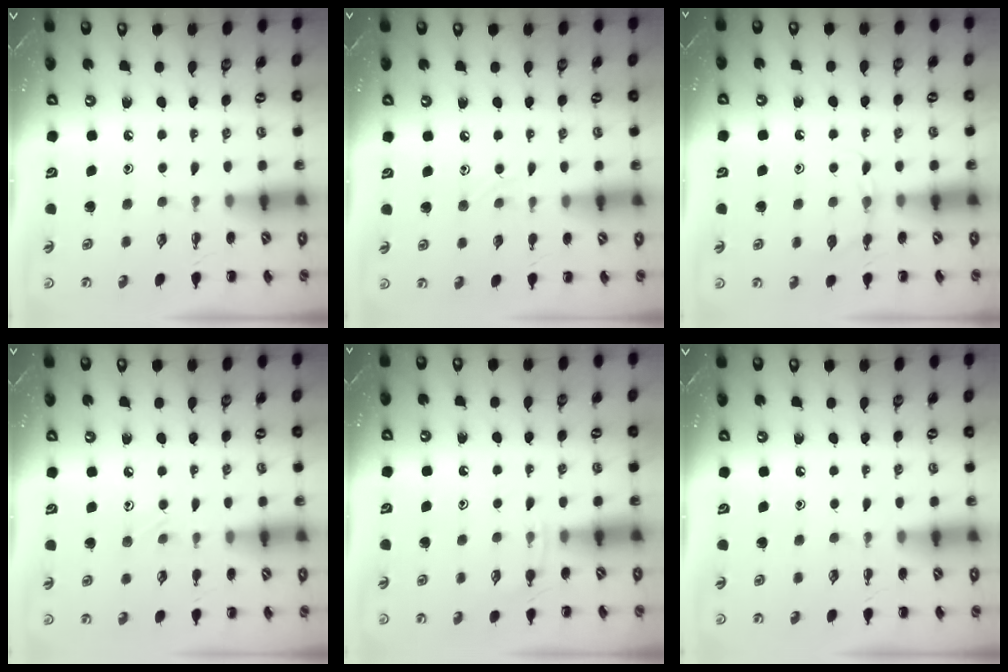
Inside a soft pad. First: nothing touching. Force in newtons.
{"total": 4.0, "press": 3.8, "slide": 1.2}
{"total": 5.1, "press": 4.8, "slide": 1.5}
{"total": 6.7, "press": 6.4, "slide": 2.2}
{"total": 4.4, "press": 4.2, "slide": 1.4}
{"total": 0.0}